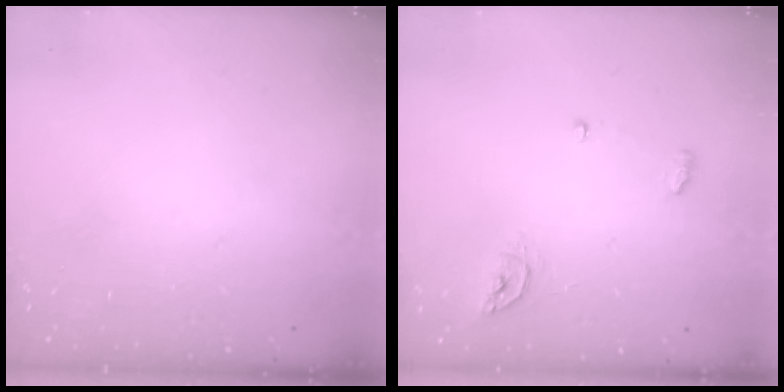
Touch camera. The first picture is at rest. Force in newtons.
{"total": 4.8, "press": 4.8, "slide": 0.4}